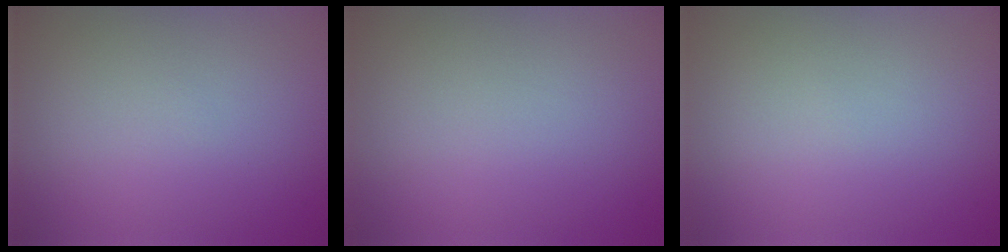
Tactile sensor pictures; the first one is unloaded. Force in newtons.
{"total": 0.0}
{"total": 0.0}